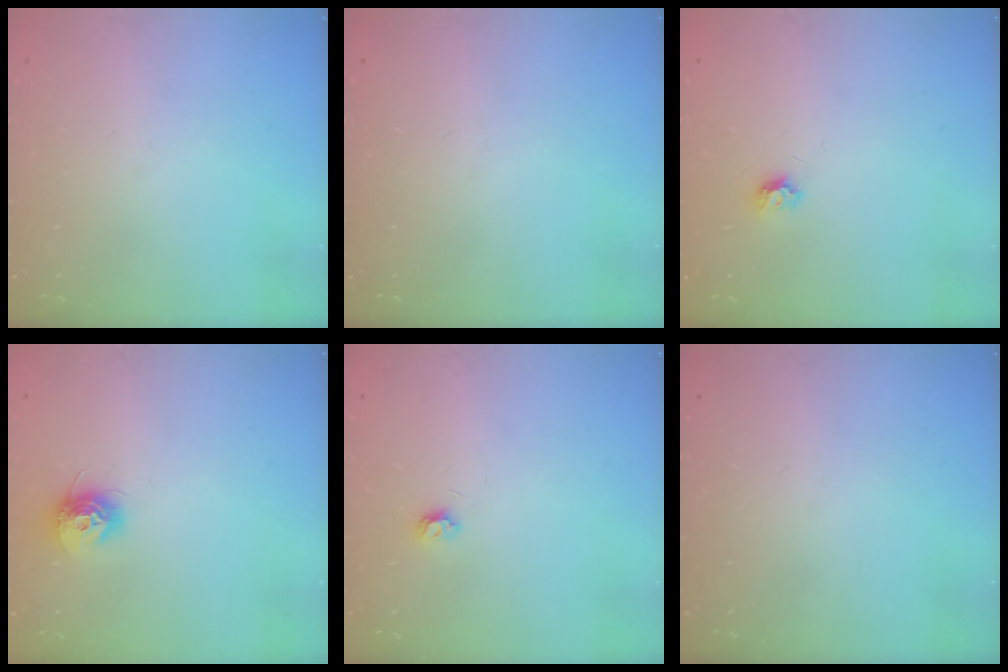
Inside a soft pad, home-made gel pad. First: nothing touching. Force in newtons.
{"total": 0.0}
{"total": 5.3, "press": 5.2, "slide": 0.4}
{"total": 9.5, "press": 9.5, "slide": 0.4}
{"total": 3.9, "press": 3.8, "slide": 0.6}
{"total": 0.0}